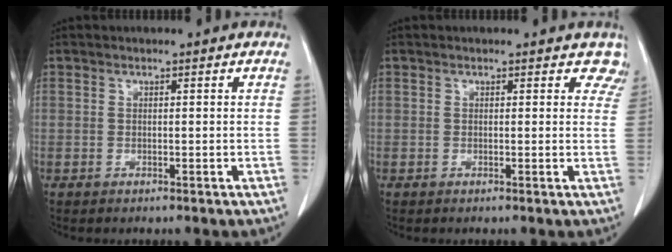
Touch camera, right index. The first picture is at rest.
{"total": 3.0, "force": [2.5, 1.6, 0.1], "torque": [0.024, -0.008, 0.002]}